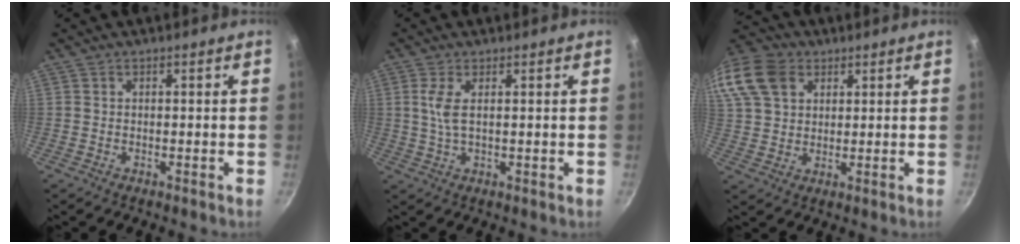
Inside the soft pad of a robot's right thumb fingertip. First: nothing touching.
{"total": 3.8, "force": [1.1, 1.2, 3.5], "torque": [-0.079, 0.000, 0.025]}
{"total": 19.3, "force": [8.3, 14.2, 10.2], "torque": [-0.243, 0.034, 0.156]}